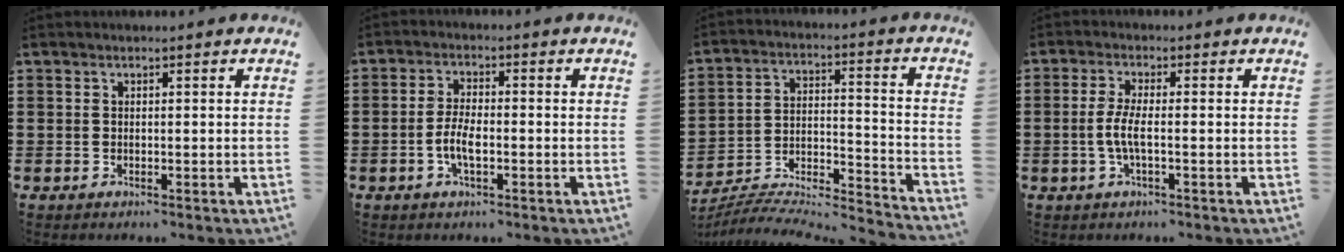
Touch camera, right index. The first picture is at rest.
{"total": 4.4, "force": [-1.4, 1.7, 3.8], "torque": [-0.094, -0.003, -0.033]}
{"total": 6.2, "force": [-5.7, 1.5, 2.0], "torque": [-0.041, -0.009, -0.117]}
{"total": 4.0, "force": [-1.0, 0.9, 3.8], "torque": [-0.097, -0.006, -0.029]}